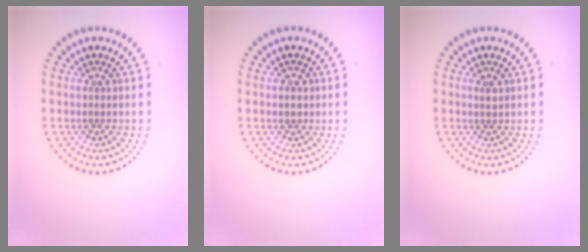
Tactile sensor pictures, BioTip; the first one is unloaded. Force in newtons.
{"total": 1.0, "press": 0.9, "slide": 0.4}
{"total": 0.7, "press": 0.6, "slide": 0.4}